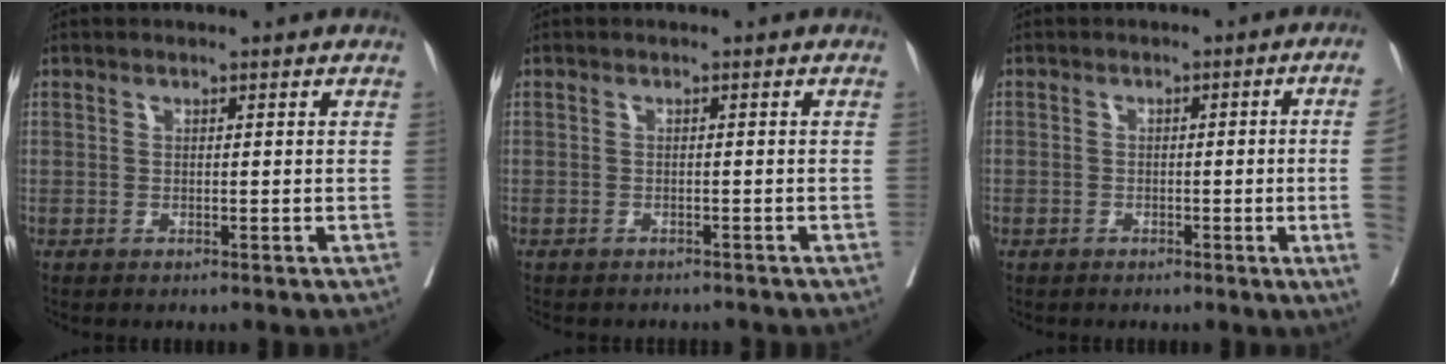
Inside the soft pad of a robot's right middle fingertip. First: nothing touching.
{"total": 4.9, "force": [-4.4, 1.6, 1.2], "torque": [-0.015, -0.003, -0.053]}
{"total": 6.5, "force": [-1.1, -1.4, 6.2], "torque": [-0.065, -0.004, -0.017]}